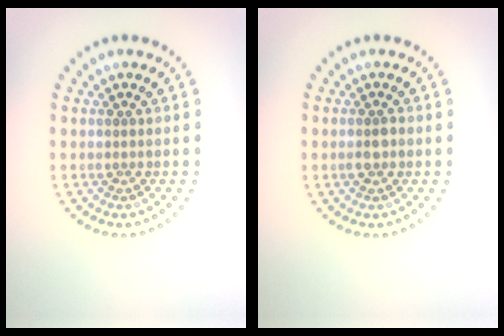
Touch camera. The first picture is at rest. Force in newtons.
{"total": 1.3, "press": 1.3, "slide": 0.3}